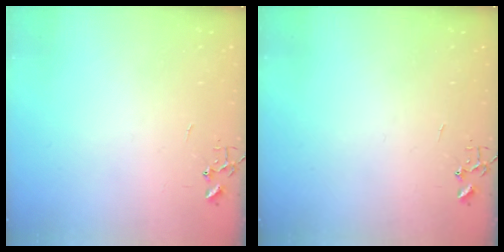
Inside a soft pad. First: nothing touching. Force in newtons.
{"total": 0.0}